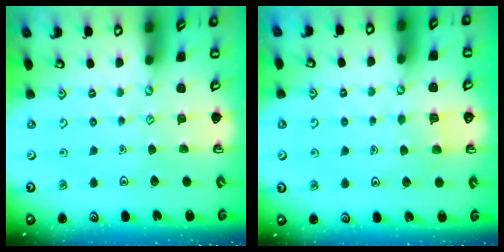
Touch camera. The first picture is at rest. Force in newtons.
{"total": 2.6, "press": 2.6, "slide": 0.2}